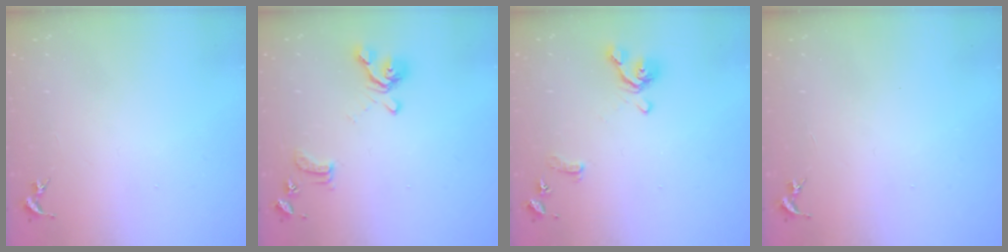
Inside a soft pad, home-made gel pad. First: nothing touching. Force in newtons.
{"total": 12.6, "press": 12.5, "slide": 1.4}
{"total": 11.3, "press": 11.2, "slide": 1.3}
{"total": 0.0}